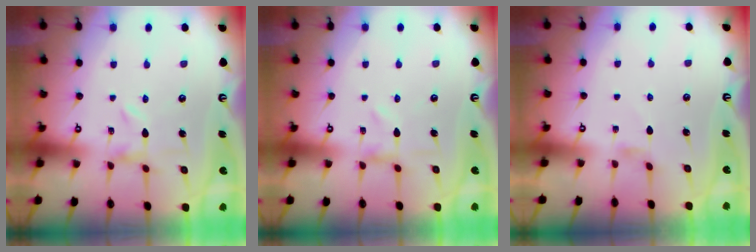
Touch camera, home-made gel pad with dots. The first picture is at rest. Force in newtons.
{"total": 1.8, "press": 1.8, "slide": 0.3}
{"total": 1.7, "press": 1.7, "slide": 0.3}